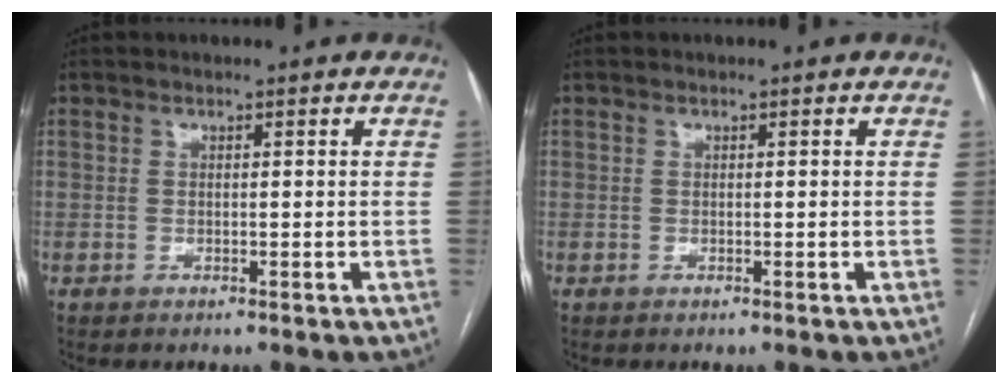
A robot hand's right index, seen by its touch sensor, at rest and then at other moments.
{"total": 0.0}